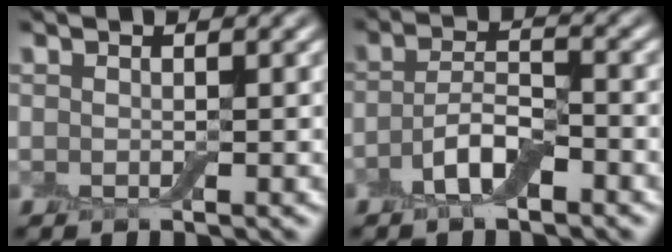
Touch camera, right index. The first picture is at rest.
{"total": 3.8, "force": [-1.8, 1.5, 3.0], "torque": [-0.061, 0.006, -0.039]}